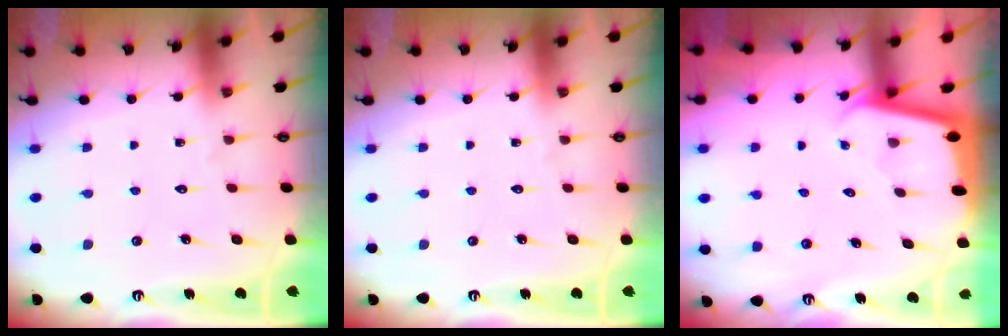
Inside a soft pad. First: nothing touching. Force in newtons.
{"total": 0.0}
{"total": 1.8, "press": 1.8, "slide": 0.2}